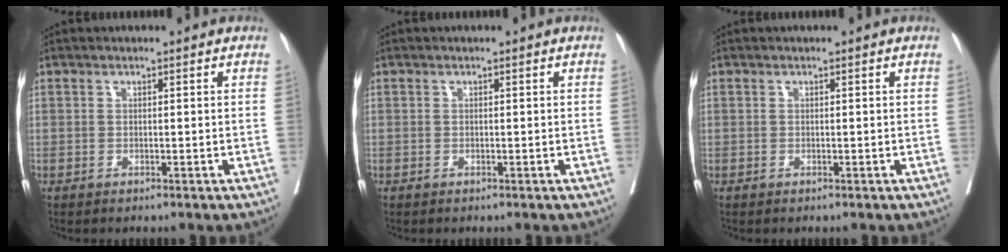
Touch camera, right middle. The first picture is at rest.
{"total": 0.0}
{"total": 0.0}